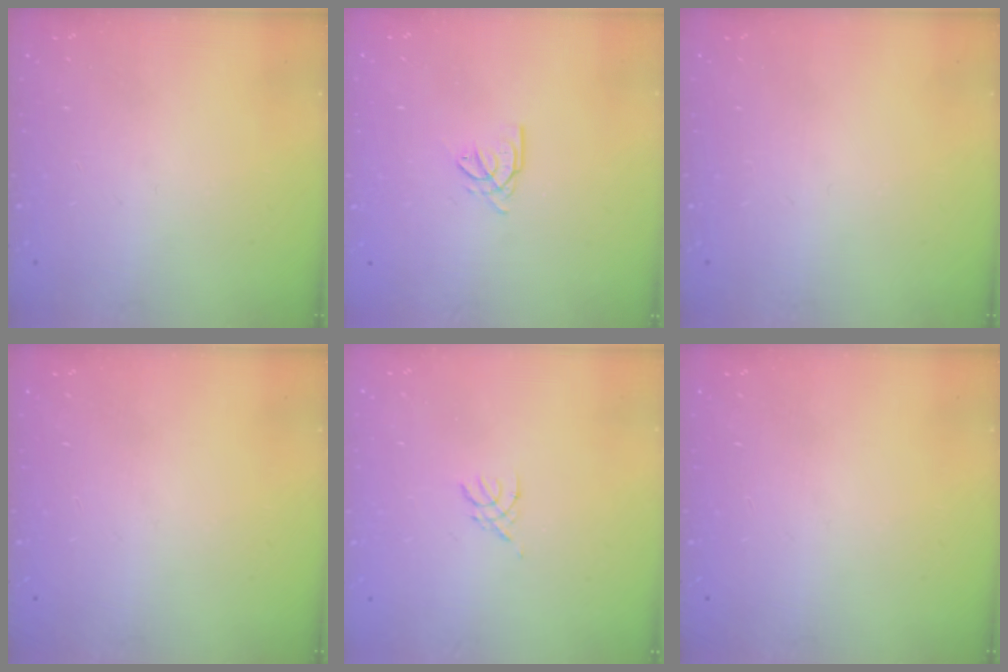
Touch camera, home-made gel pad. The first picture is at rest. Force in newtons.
{"total": 2.6, "press": 2.6, "slide": 0.1}
{"total": 0.0}
{"total": 0.0}
{"total": 1.8, "press": 1.7, "slide": 0.4}
{"total": 0.0}